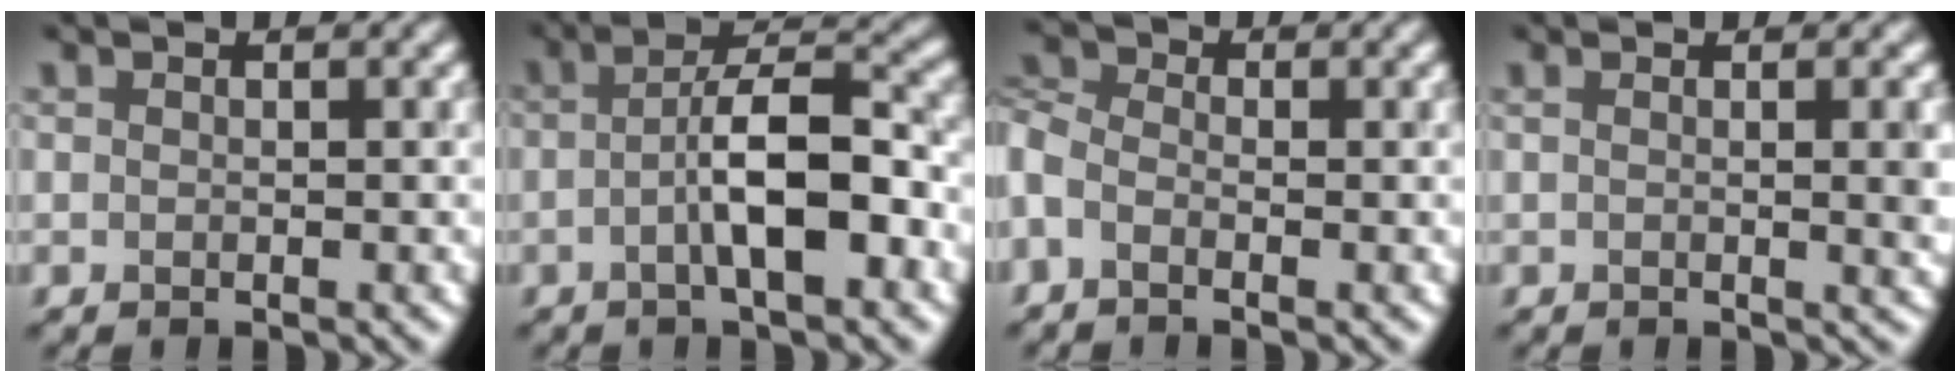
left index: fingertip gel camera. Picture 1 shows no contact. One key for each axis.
{"total": 6.3, "fx": -1.7, "fy": 1.7, "fz": 5.8, "tx": -0.097, "ty": 0.014, "tz": -0.035}
{"total": 2.8, "fx": -0.9, "fy": 1.8, "fz": 2.0, "tx": -0.059, "ty": 0.003, "tz": -0.032}
{"total": 3.3, "fx": 0.3, "fy": 0.9, "fz": 3.2, "tx": -0.035, "ty": 0.002, "tz": 0.004}